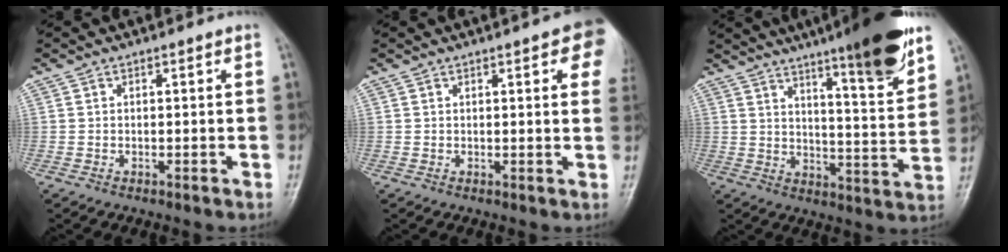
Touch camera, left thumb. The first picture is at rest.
{"total": 8.0, "force": [3.4, 2.1, 6.9], "torque": [-0.061, -0.003, 0.033]}
{"total": 17.3, "force": [11.7, 2.0, 12.7], "torque": [-0.162, -0.060, 0.171]}